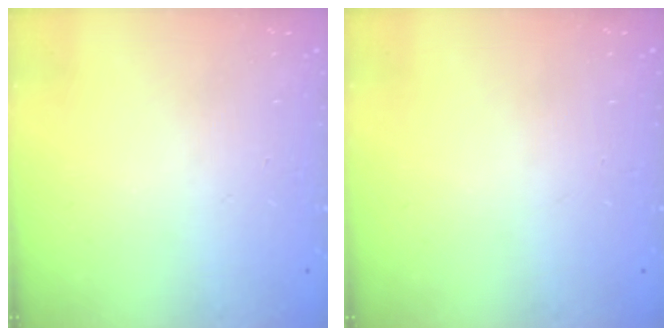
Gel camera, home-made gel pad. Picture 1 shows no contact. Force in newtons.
{"total": 0.0}